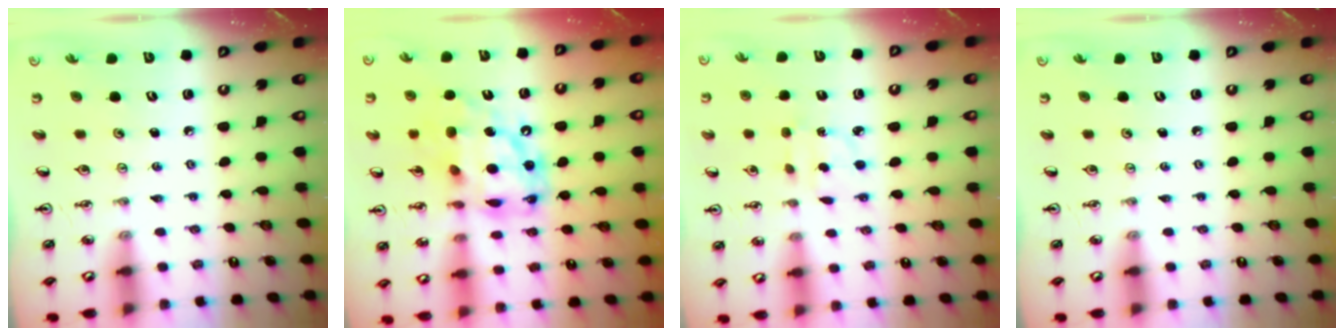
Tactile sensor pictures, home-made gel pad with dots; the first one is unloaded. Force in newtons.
{"total": 17.0, "press": 16.9, "slide": 1.5}
{"total": 3.3, "press": 3.2, "slide": 0.4}
{"total": 0.0}